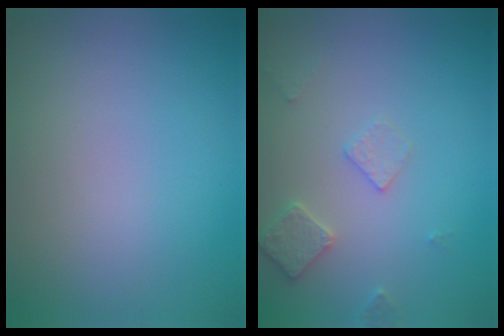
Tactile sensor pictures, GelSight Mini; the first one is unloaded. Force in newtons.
{"total": 2.1, "press": 2.1, "slide": 0.3}